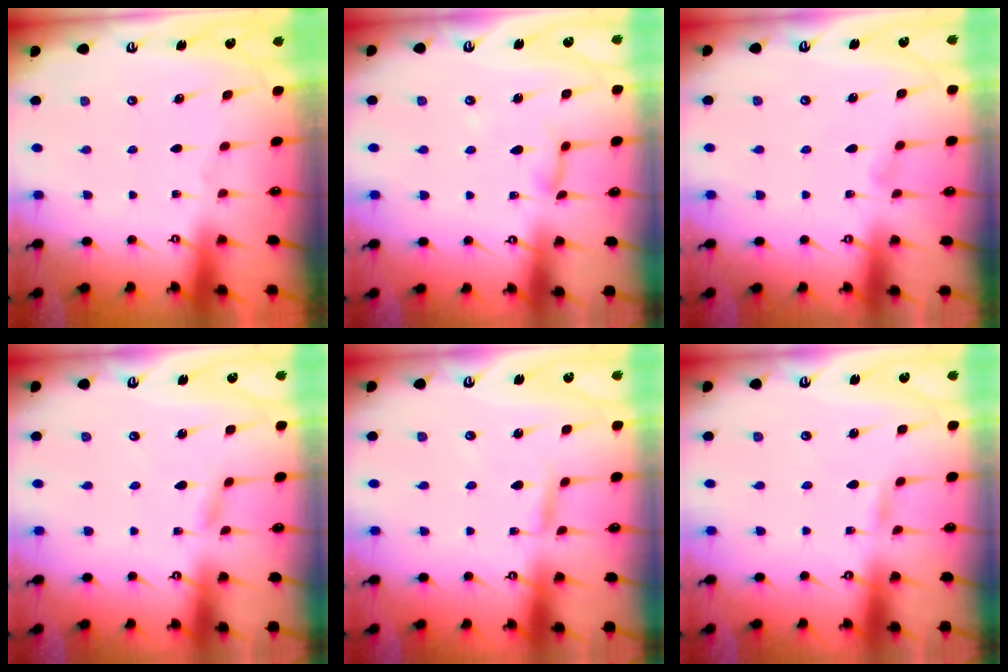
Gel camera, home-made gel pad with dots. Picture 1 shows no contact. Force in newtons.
{"total": 5.2, "press": 5.2, "slide": 0.4}
{"total": 2.8, "press": 2.8, "slide": 0.3}
{"total": 1.5, "press": 1.5, "slide": 0.1}
{"total": 2.8, "press": 2.8, "slide": 0.2}
{"total": 1.8, "press": 1.8, "slide": 0.2}